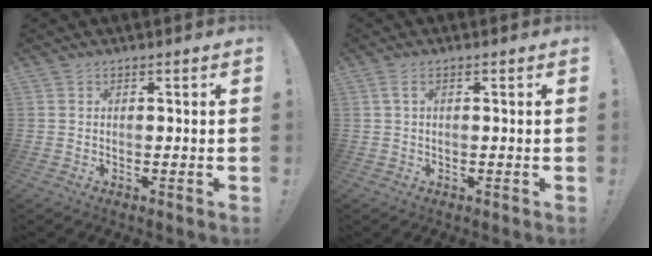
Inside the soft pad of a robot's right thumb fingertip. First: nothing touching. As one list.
[{"total": 1.9, "force": [0.4, 0.4, 1.9], "torque": [-0.035, 0.002, 0.008]}]